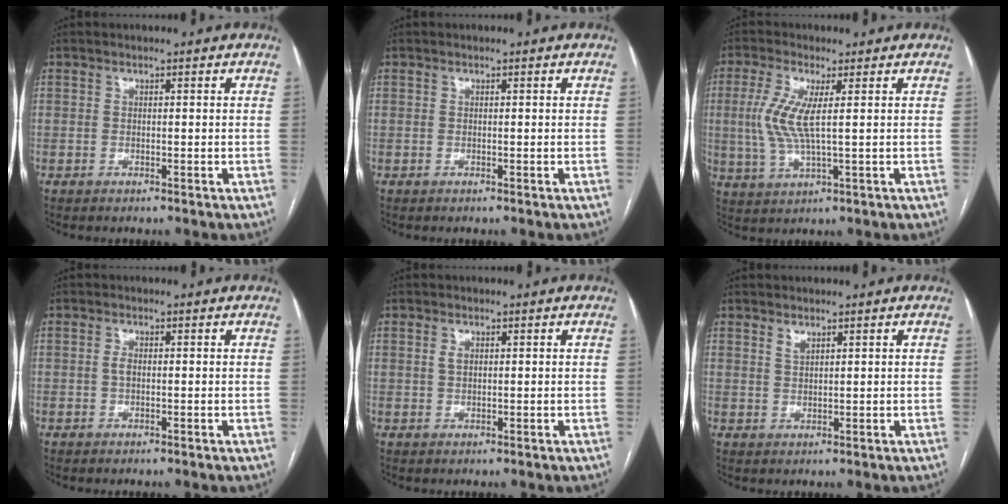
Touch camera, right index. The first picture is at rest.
{"total": 0.0}
{"total": 7.1, "force": [1.0, 1.2, 6.9], "torque": [-0.168, -0.002, 0.021]}
{"total": 1.4, "force": [0.0, 0.7, 1.2], "torque": [-0.023, 0.002, -0.002]}
{"total": 1.6, "force": [0.5, 1.0, 1.2], "torque": [-0.024, 0.003, 0.011]}
{"total": 1.4, "force": [1.1, 0.4, 0.7], "torque": [-0.013, -0.002, 0.023]}